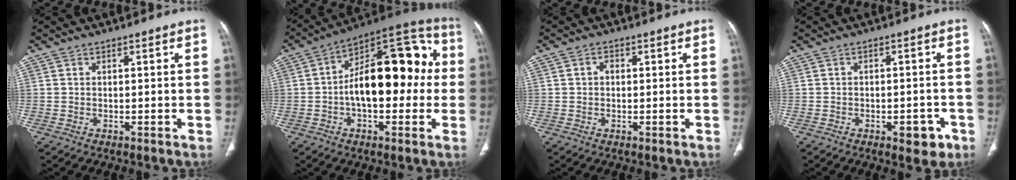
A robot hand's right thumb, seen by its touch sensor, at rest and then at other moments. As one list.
[{"total": 21.1, "force": [0.2, 11.2, 17.8], "torque": [-0.237, 0.052, -0.006]}, {"total": 1.5, "force": [0.1, 1.2, 0.9], "torque": [-0.010, 0.006, 0.000]}, {"total": 4.8, "force": [-2.3, 2.5, 3.3], "torque": [-0.022, 0.011, -0.026]}]